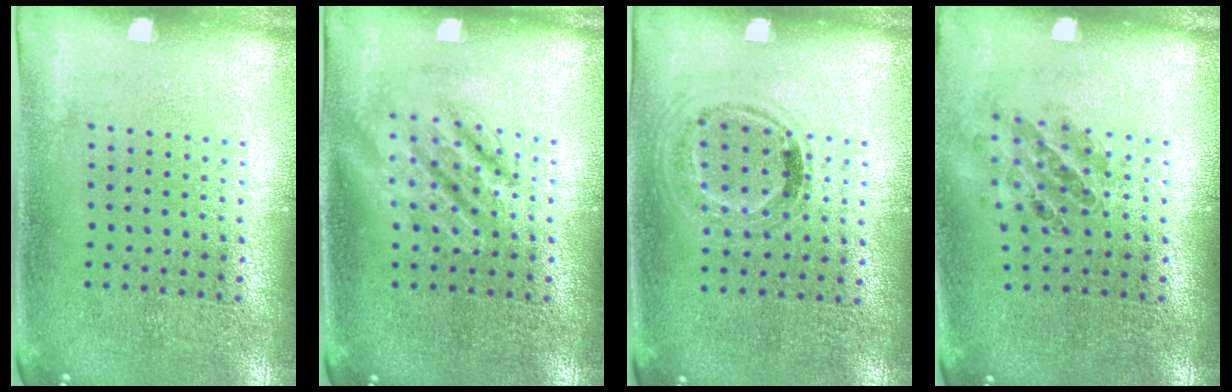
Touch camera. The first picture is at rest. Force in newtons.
{"total": 2.8, "press": 2.8, "slide": 0.4}
{"total": 0.9, "press": 0.7, "slide": 0.5}
{"total": 0.8, "press": 0.8, "slide": 0.1}